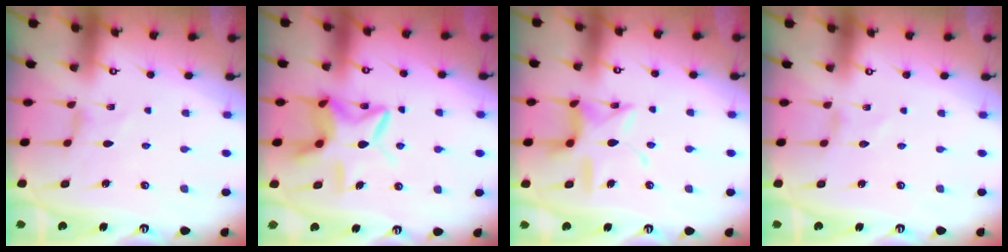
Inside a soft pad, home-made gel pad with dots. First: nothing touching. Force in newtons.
{"total": 12.1, "press": 12.0, "slide": 1.2}
{"total": 12.7, "press": 12.7, "slide": 1.1}
{"total": 0.0}